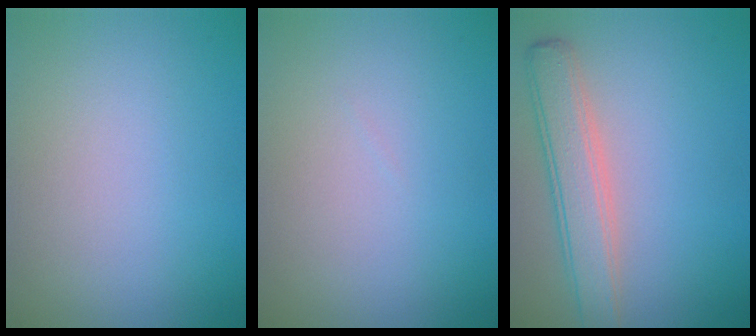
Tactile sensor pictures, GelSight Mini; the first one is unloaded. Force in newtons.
{"total": 0.0}
{"total": 4.3, "press": 4.3, "slide": 0.3}